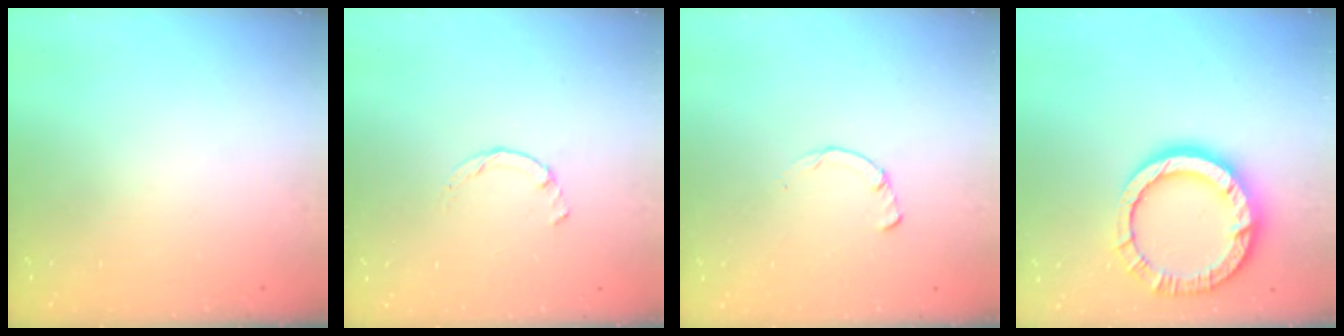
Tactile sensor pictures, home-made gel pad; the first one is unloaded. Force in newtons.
{"total": 0.0}
{"total": 2.2, "press": 2.2, "slide": 0.3}
{"total": 15.1, "press": 15.0, "slide": 1.5}